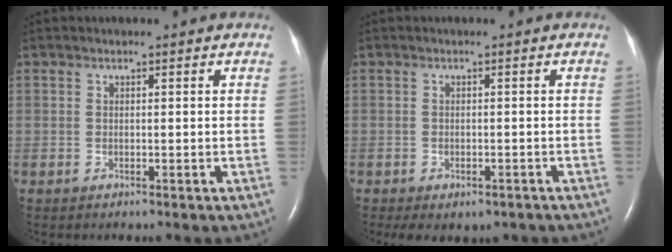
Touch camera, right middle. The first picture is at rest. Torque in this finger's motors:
{"motor_torque": [0.08, -0.07, 0.11, 0.04]}